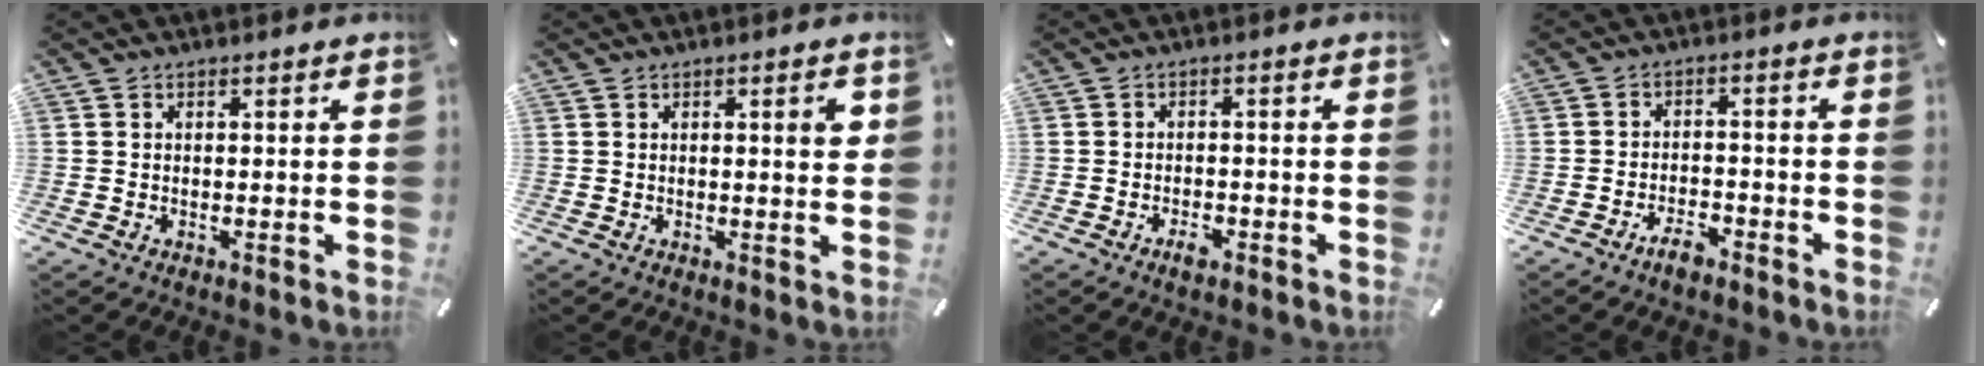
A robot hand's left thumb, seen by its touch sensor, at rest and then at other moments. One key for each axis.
{"total": 3.2, "fx": 1.0, "fy": 0.7, "fz": 3.0, "tx": -0.043, "ty": -0.002, "tz": 0.010}
{"total": 2.5, "fx": -1.6, "fy": 1.2, "fz": 1.5, "tx": -0.029, "ty": 0.004, "tz": -0.029}
{"total": 4.3, "fx": -3.2, "fy": 1.6, "fz": 2.3, "tx": -0.042, "ty": 0.014, "tz": -0.060}